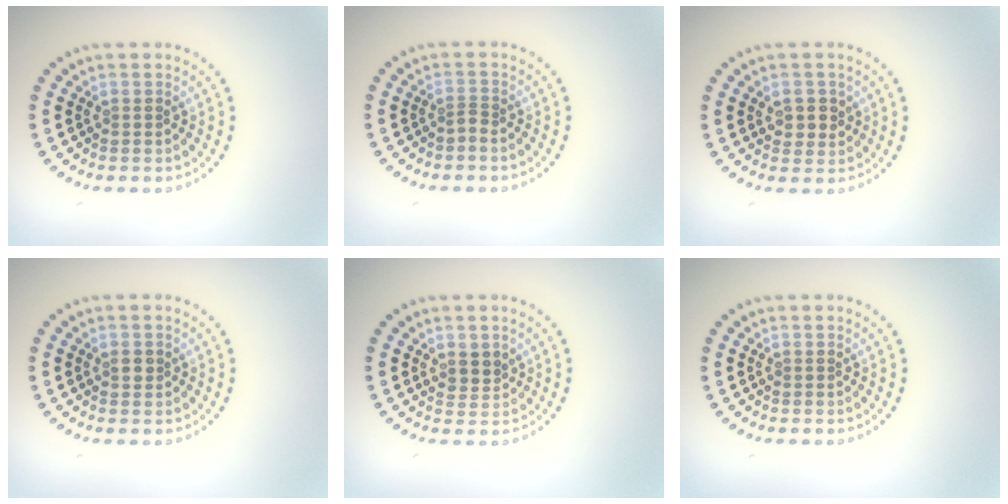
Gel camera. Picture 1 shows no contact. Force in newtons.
{"total": 0.5, "press": 0.3, "slide": 0.4}
{"total": 2.4, "press": 2.2, "slide": 0.8}
{"total": 1.0, "press": 1.0, "slide": 0.2}
{"total": 1.7, "press": 1.5, "slide": 0.8}
{"total": 0.0}